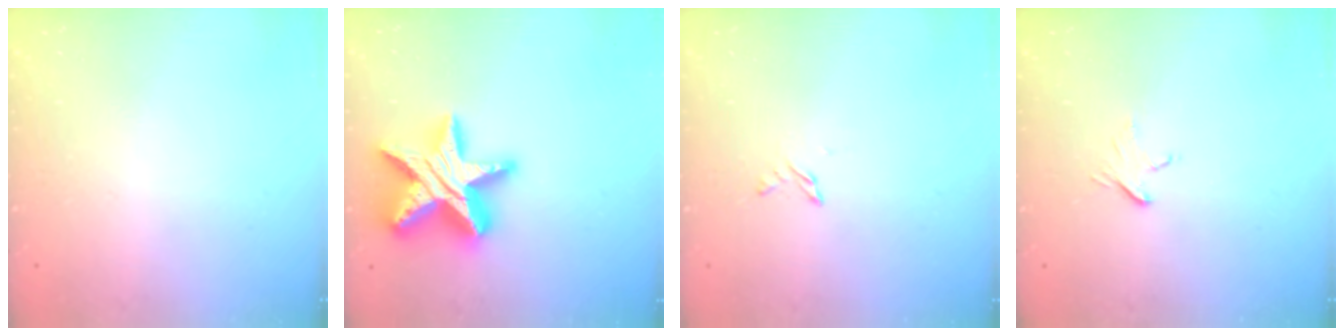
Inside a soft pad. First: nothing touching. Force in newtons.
{"total": 21.6, "press": 21.5, "slide": 1.6}
{"total": 2.6, "press": 2.6, "slide": 0.3}
{"total": 3.6, "press": 3.5, "slide": 0.3}